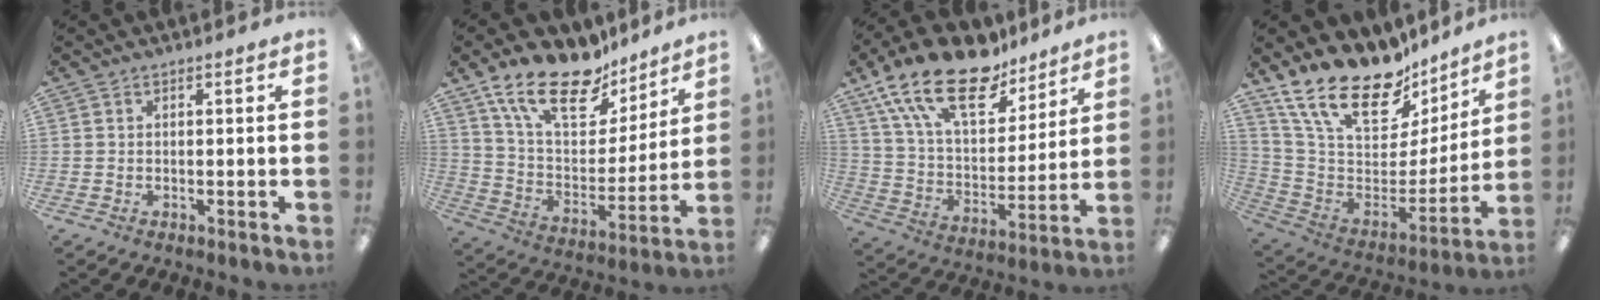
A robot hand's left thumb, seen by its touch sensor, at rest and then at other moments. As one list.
[{"total": 20.3, "force": [14.8, 8.9, 10.7], "torque": [-0.203, -0.086, 0.266]}, {"total": 22.1, "force": [15.2, 10.3, 12.3], "torque": [-0.236, -0.081, 0.271]}, {"total": 23.6, "force": [17.3, 10.2, 12.2], "torque": [-0.220, -0.123, 0.312]}]